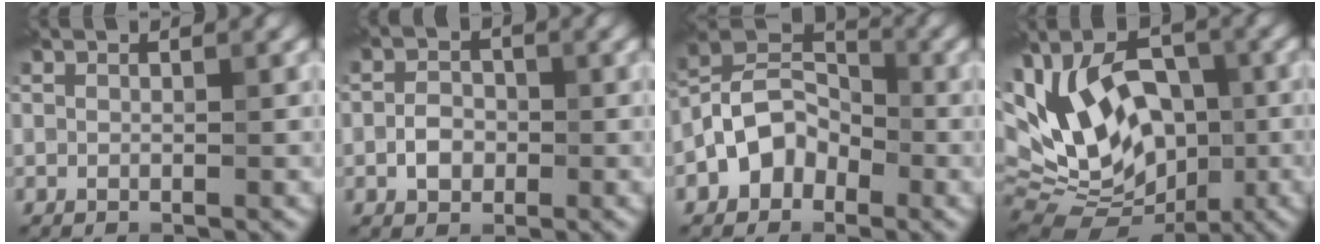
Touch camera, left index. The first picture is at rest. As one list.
[{"total": 2.0, "force": [-0.7, 1.5, 1.2], "torque": [-0.019, 0.009, -0.017]}, {"total": 5.1, "force": [-2.3, 3.6, 2.7], "torque": [-0.038, 0.018, -0.055]}, {"total": 12.7, "force": [-0.5, 8.0, 9.9], "torque": [-0.165, 0.010, 0.003]}]